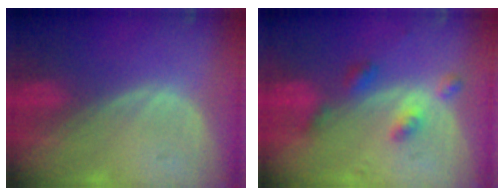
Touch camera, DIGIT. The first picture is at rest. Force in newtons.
{"total": 4.5, "press": 4.1, "slide": 1.8}